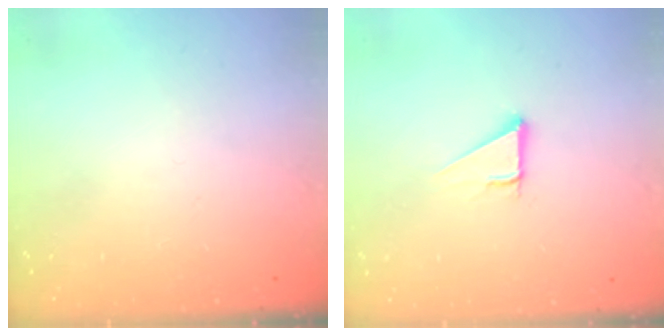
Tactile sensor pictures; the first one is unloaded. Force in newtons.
{"total": 2.7, "press": 2.7, "slide": 0.0}